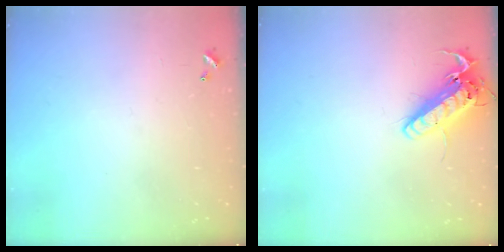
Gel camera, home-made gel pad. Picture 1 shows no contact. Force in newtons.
{"total": 15.8, "press": 15.6, "slide": 2.7}